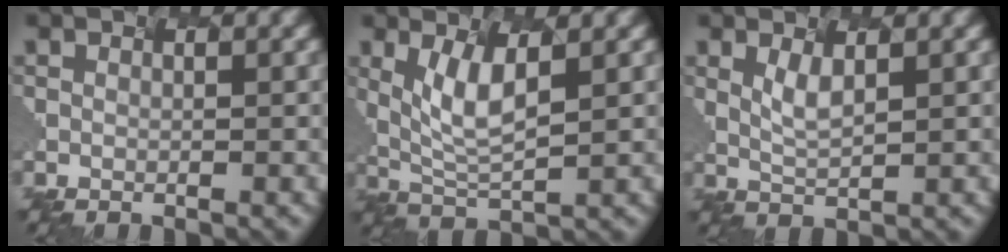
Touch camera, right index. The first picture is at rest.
{"total": 3.5, "force": [0.5, 1.1, 3.3], "torque": [-0.087, -0.012, 0.027]}
{"total": 1.2, "force": [0.2, 0.1, 1.2], "torque": [-0.043, -0.008, 0.022]}